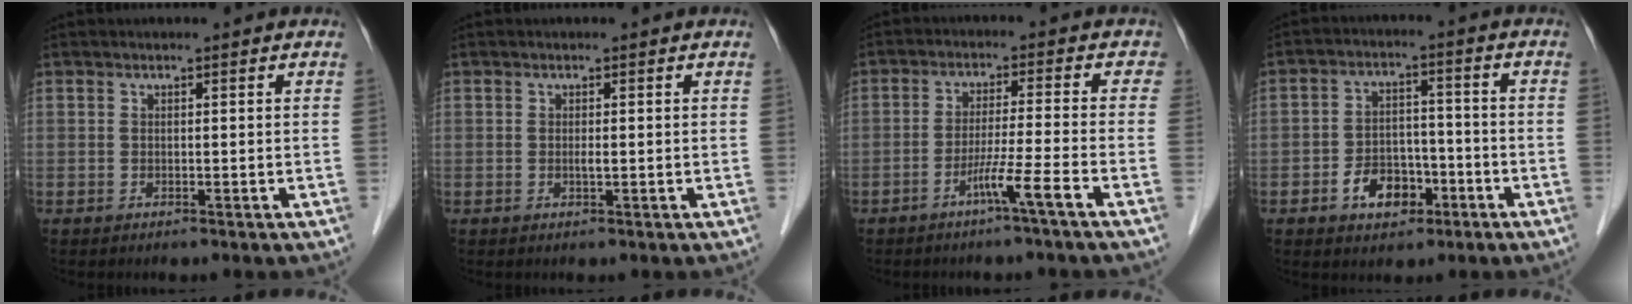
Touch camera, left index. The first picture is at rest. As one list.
[{"total": 0.6, "force": [-0.1, 0.1, 0.6], "torque": [-0.014, -0.001, -0.002]}, {"total": 5.1, "force": [-3.2, -0.9, 3.8], "torque": [-0.068, -0.003, -0.063]}, {"total": 6.8, "force": [-3.3, 4.4, 4.0], "torque": [-0.078, 0.017, -0.050]}]